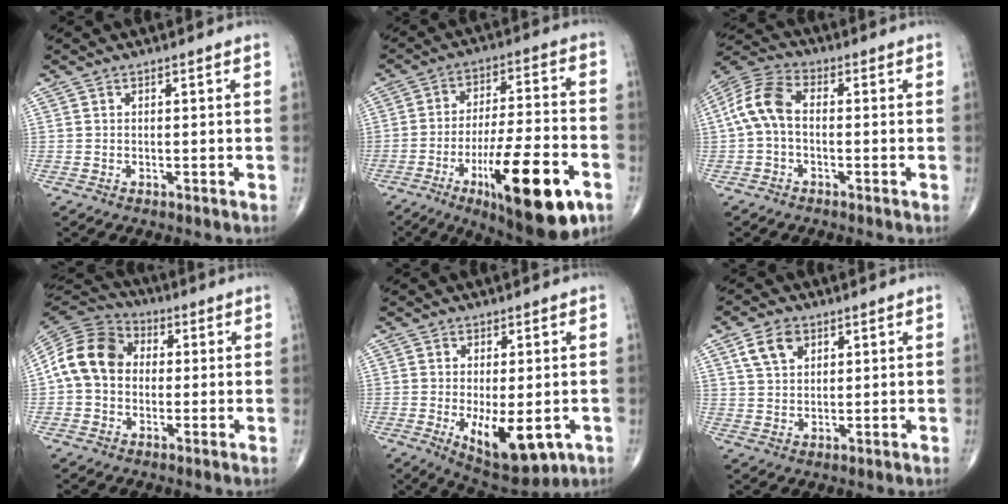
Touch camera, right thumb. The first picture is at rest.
{"total": 21.5, "force": [-9.5, 5.9, 18.4], "torque": [-0.273, 0.034, -0.142]}
{"total": 8.7, "force": [-0.5, 5.1, 7.0], "torque": [-0.149, 0.028, -0.022]}
{"total": 12.2, "force": [0.6, 9.8, 7.3], "torque": [-0.126, 0.033, -0.003]}
{"total": 11.6, "force": [-3.1, 5.0, 10.0], "torque": [-0.142, -0.017, -0.032]}
{"total": 6.1, "force": [2.9, 4.0, 3.5], "torque": [-0.049, -0.008, 0.055]}